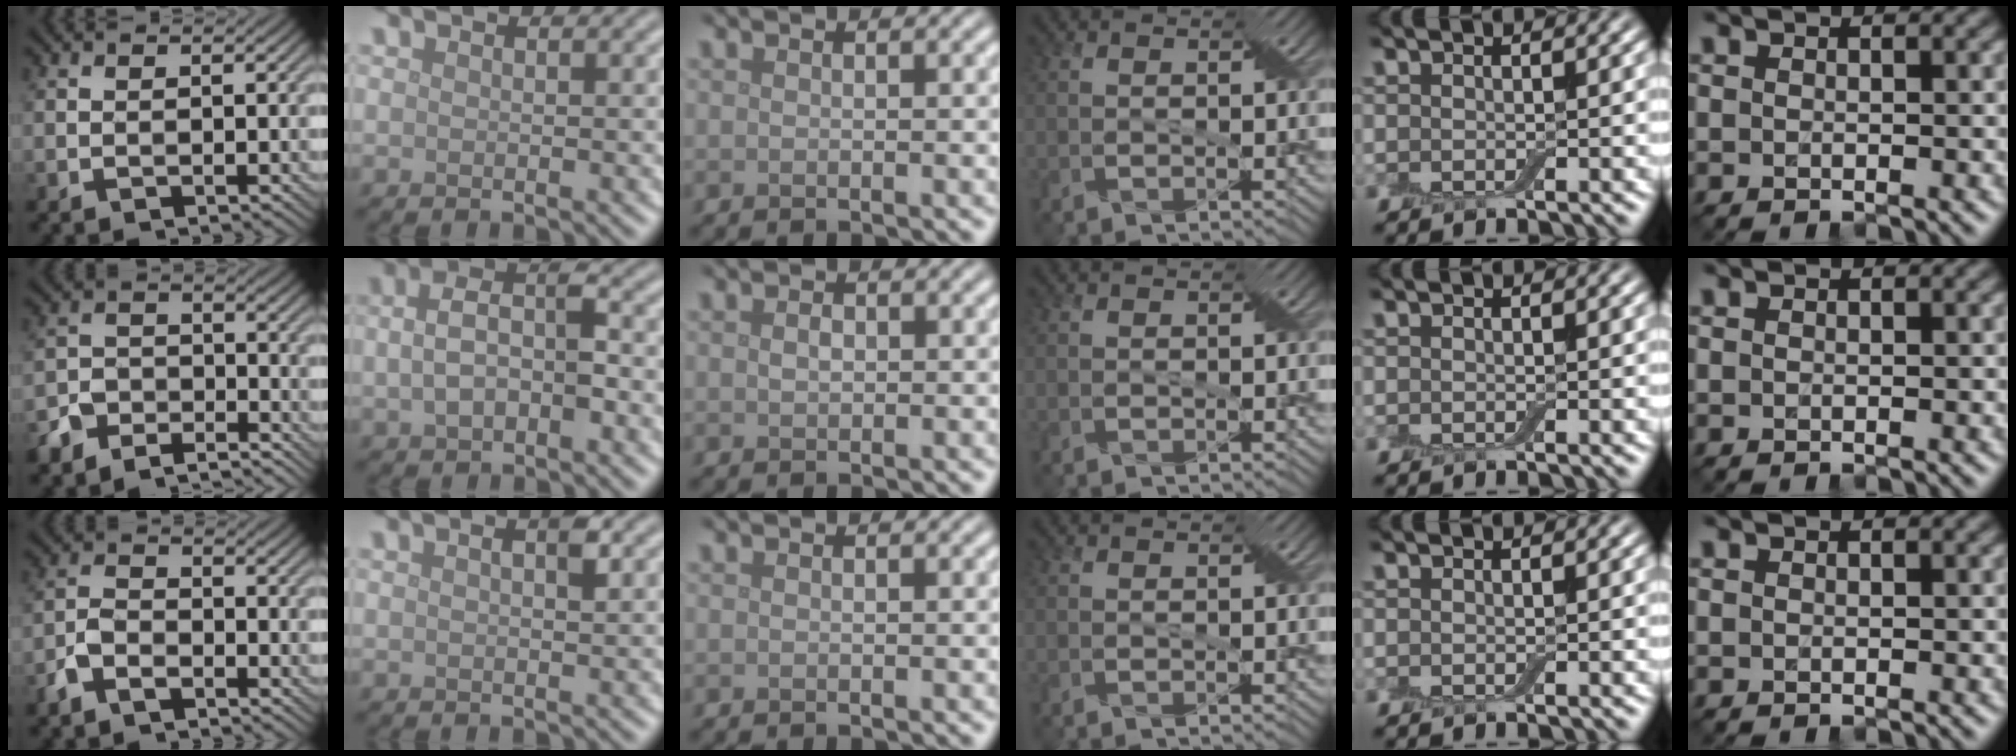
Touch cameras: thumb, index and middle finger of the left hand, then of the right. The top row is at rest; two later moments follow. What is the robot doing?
{"motion": "squeeze", "object": "air blower"}